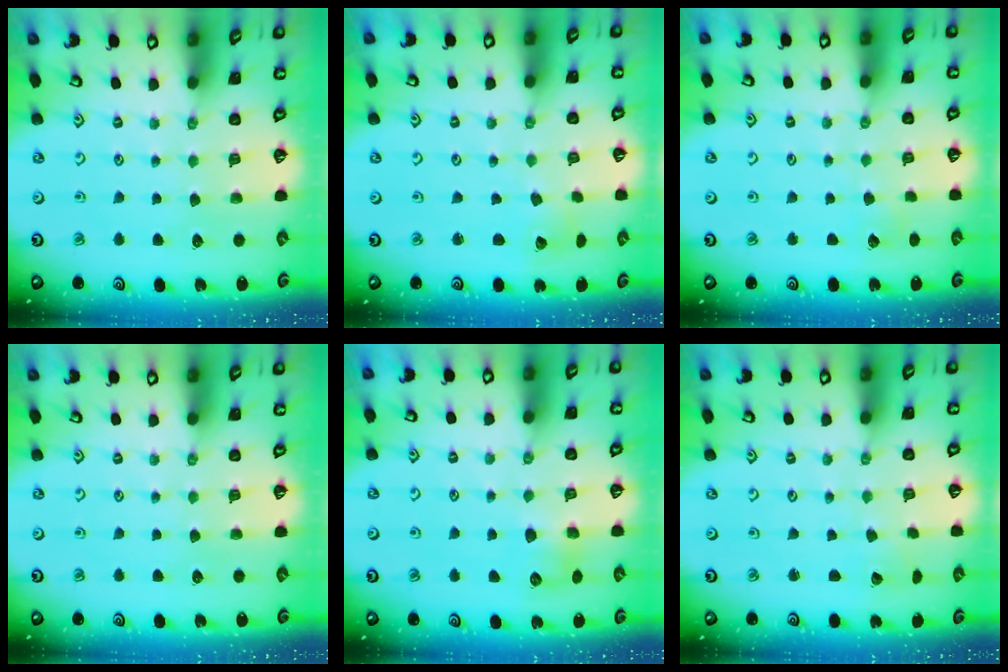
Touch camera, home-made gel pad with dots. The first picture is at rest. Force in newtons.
{"total": 2.2, "press": 2.2, "slide": 0.3}
{"total": 2.7, "press": 2.7, "slide": 0.3}
{"total": 0.0}
{"total": 6.7, "press": 6.7, "slide": 0.9}
{"total": 1.5, "press": 1.5, "slide": 0.0}